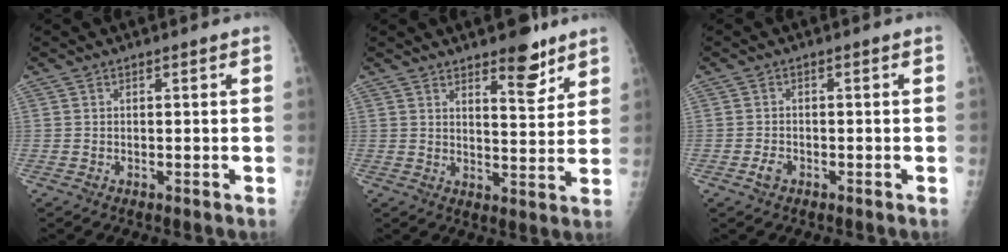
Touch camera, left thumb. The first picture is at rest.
{"total": 7.6, "force": [5.3, 2.6, 4.8], "torque": [-0.047, -0.038, 0.075]}
{"total": 1.8, "force": [-1.1, 1.2, 0.9], "torque": [-0.017, 0.004, -0.019]}